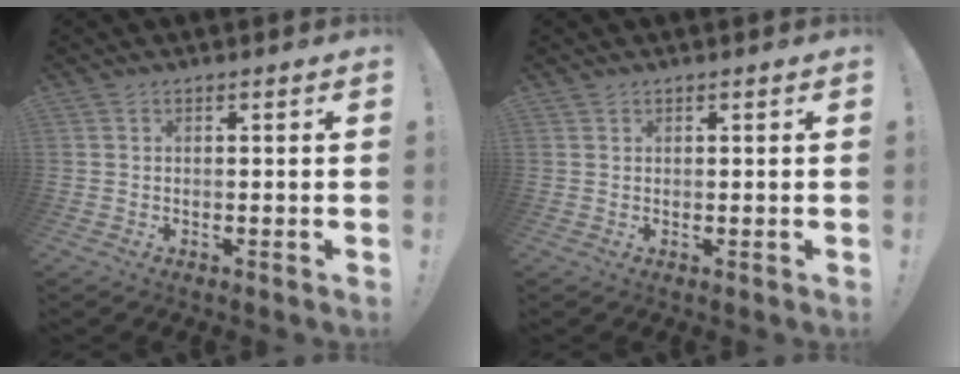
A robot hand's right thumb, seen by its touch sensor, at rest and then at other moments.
{"total": 0.0}